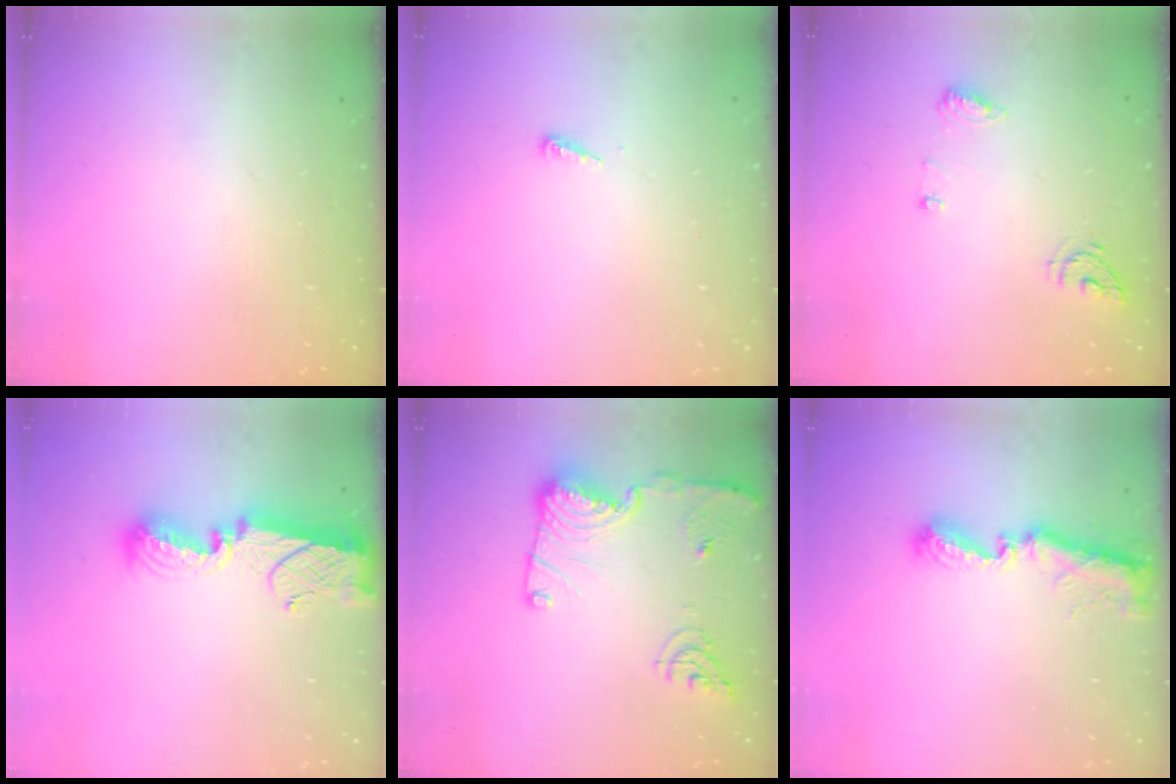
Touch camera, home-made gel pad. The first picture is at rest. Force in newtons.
{"total": 4.0, "press": 4.0, "slide": 0.5}
{"total": 6.9, "press": 6.7, "slide": 1.7}
{"total": 12.3, "press": 12.3, "slide": 0.8}
{"total": 15.2, "press": 14.8, "slide": 3.3}
{"total": 9.2, "press": 9.2, "slide": 0.4}